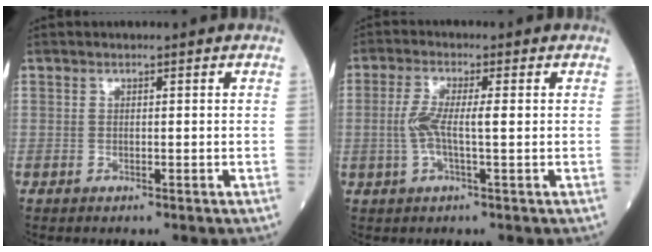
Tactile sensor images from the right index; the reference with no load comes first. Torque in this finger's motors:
{"motor_torque": [0.10, 0.07, 0.11, 0.06]}